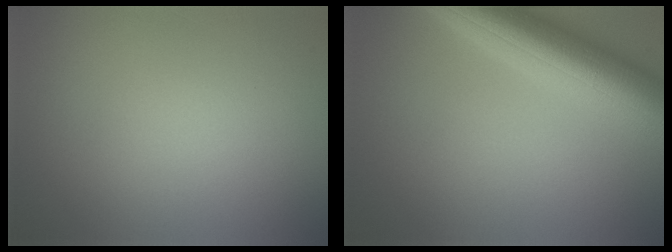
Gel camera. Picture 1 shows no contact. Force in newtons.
{"total": 9.6, "press": 9.6, "slide": 0.5}